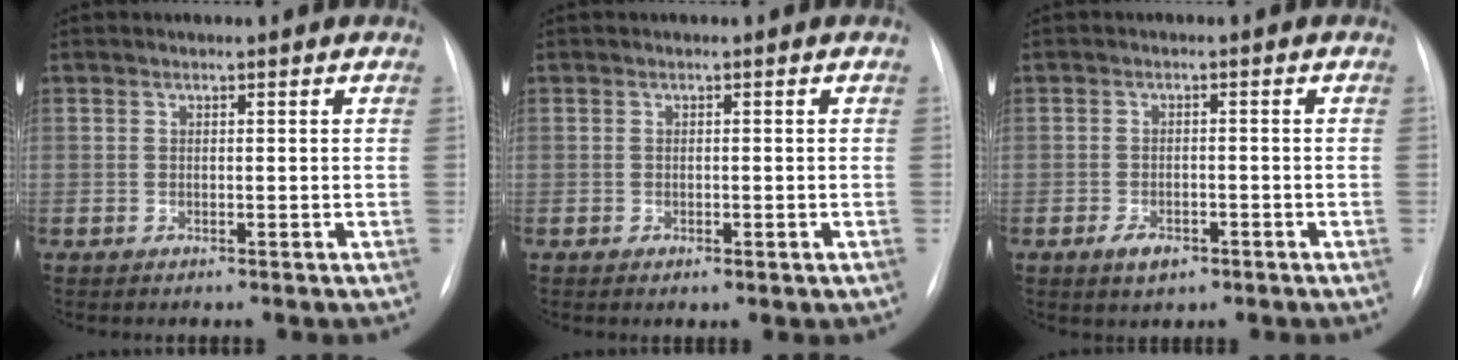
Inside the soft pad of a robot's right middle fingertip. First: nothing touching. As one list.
[{"total": 1.3, "force": [-0.6, 0.7, 1.0], "torque": [-0.013, -0.001, -0.004]}, {"total": 3.3, "force": [-1.9, 1.8, 2.0], "torque": [-0.034, 0.000, -0.023]}]